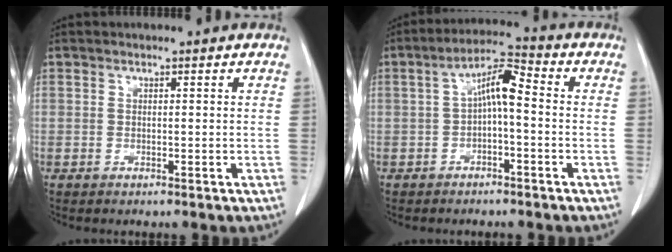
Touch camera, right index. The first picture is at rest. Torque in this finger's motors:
{"motor_torque": [0.69, -0.21, 0.36, 0.11]}